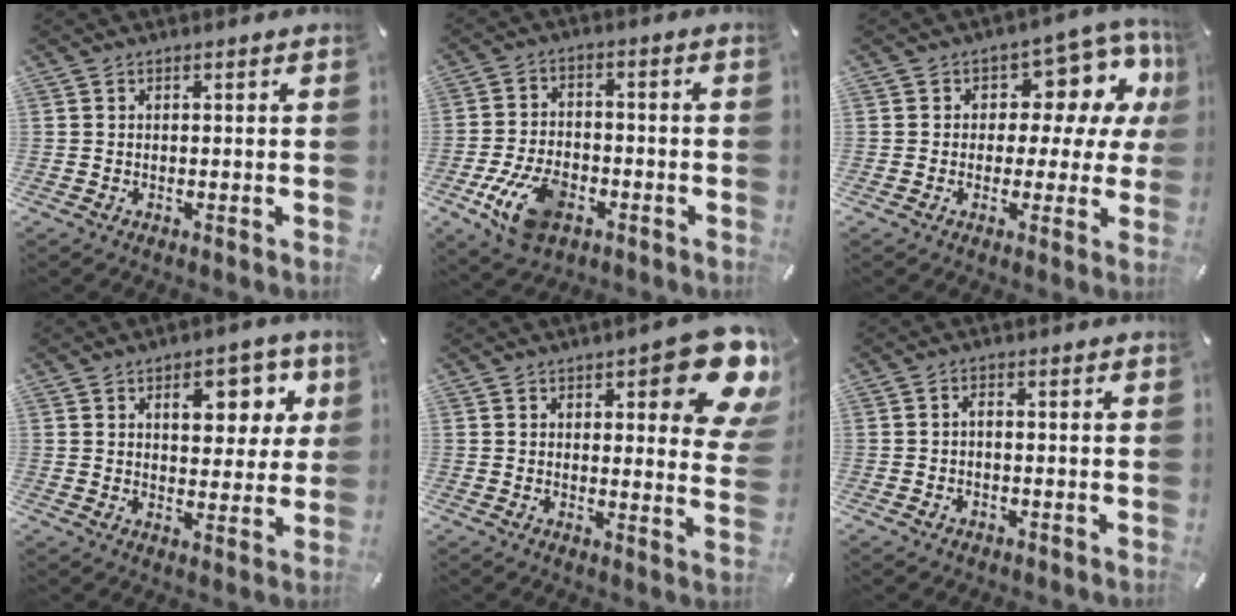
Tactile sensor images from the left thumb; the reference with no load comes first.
{"total": 11.5, "force": [-4.9, 7.2, 7.6], "torque": [-0.157, 0.009, -0.088]}
{"total": 10.4, "force": [3.7, 7.4, 6.2], "torque": [-0.070, -0.035, 0.064]}
{"total": 11.1, "force": [4.5, 6.5, 7.8], "torque": [-0.086, -0.012, 0.068]}
{"total": 15.8, "force": [8.2, 5.5, 12.3], "torque": [-0.151, -0.058, 0.133]}
{"total": 1.5, "force": [-0.5, 1.0, 1.0], "torque": [-0.021, 0.005, -0.012]}